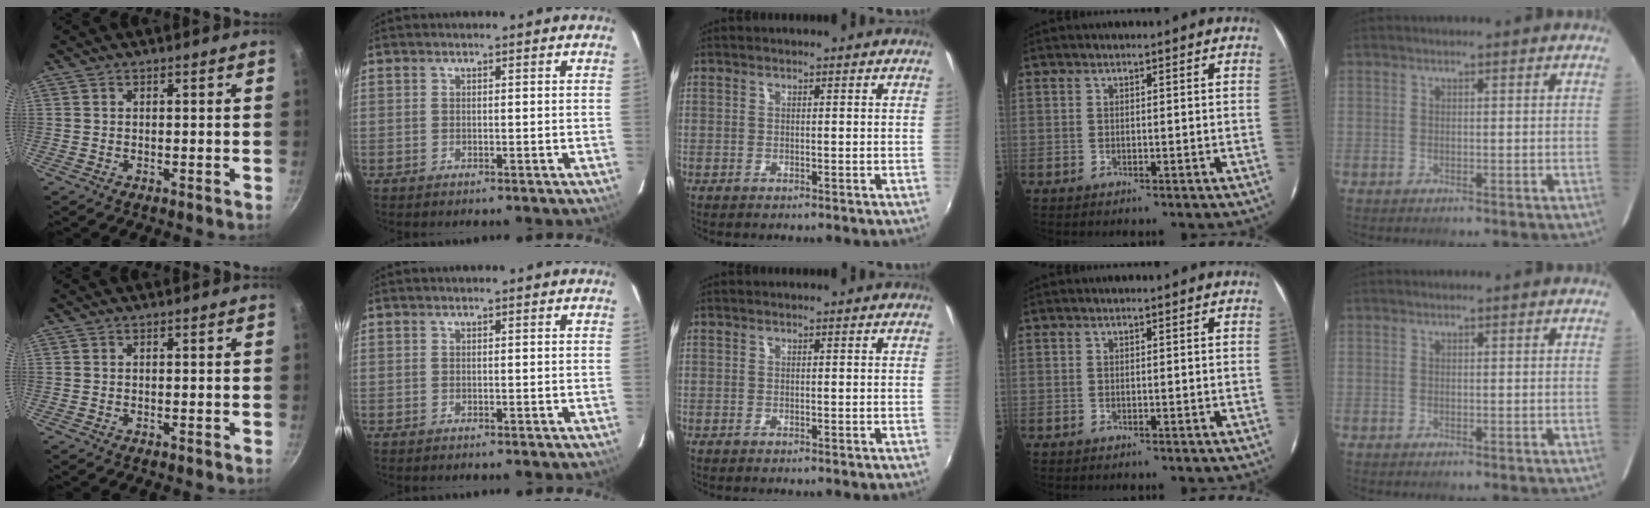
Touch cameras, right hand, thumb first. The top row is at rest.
{}